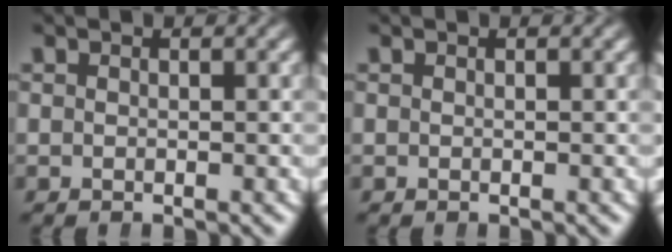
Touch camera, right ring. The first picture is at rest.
{"total": 0.0}